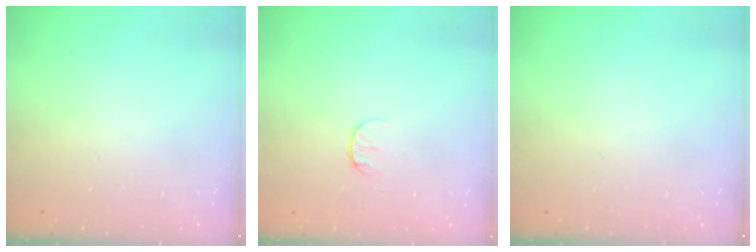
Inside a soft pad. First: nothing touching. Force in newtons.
{"total": 7.6, "press": 7.6, "slide": 0.7}
{"total": 0.0}